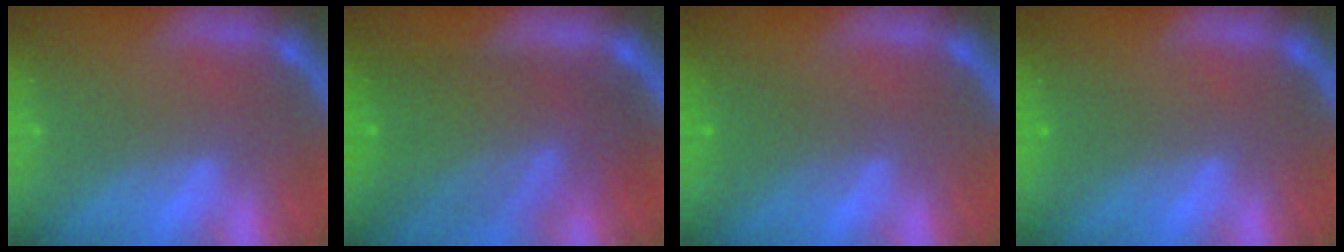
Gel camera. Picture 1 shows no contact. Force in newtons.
{"total": 9.1}
{"total": 2.0}
{"total": 1.0}